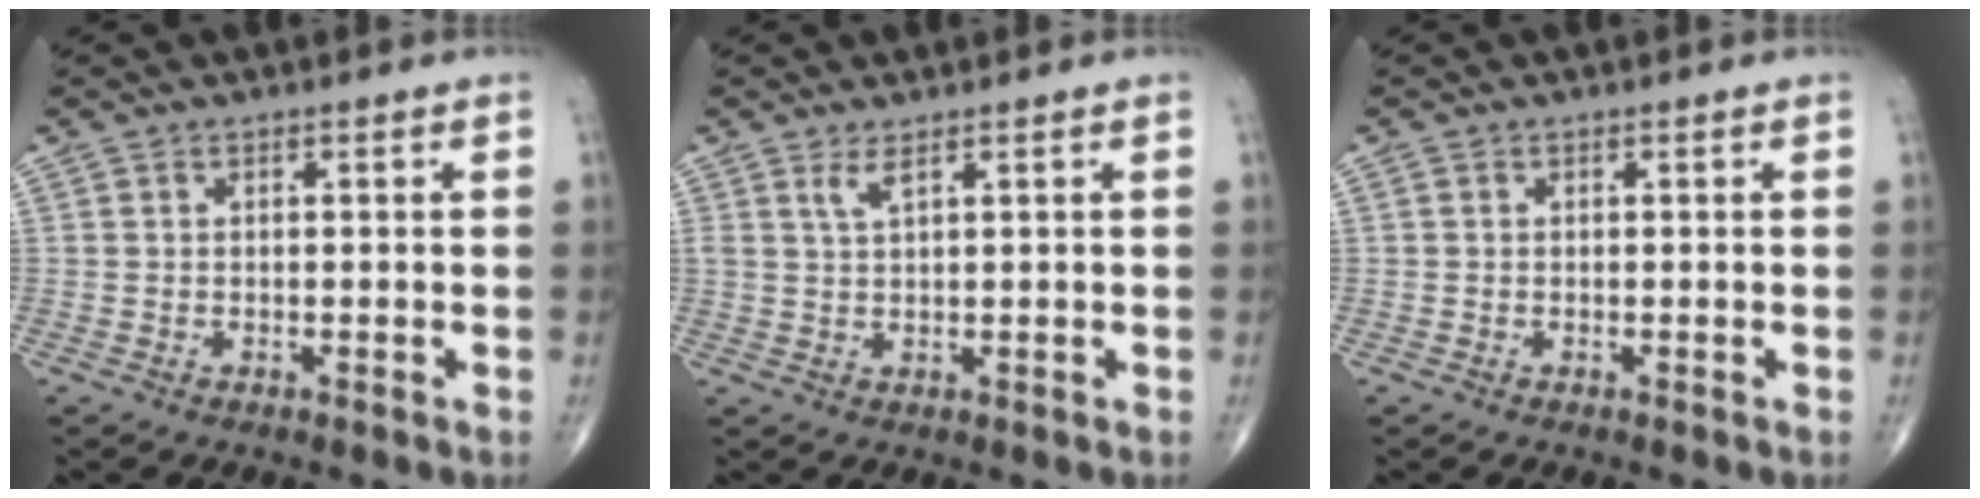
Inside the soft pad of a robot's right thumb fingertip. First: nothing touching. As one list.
[{"total": 2.2, "force": [1.4, 0.3, 1.6], "torque": [-0.038, -0.009, 0.033]}, {"total": 0.0}]